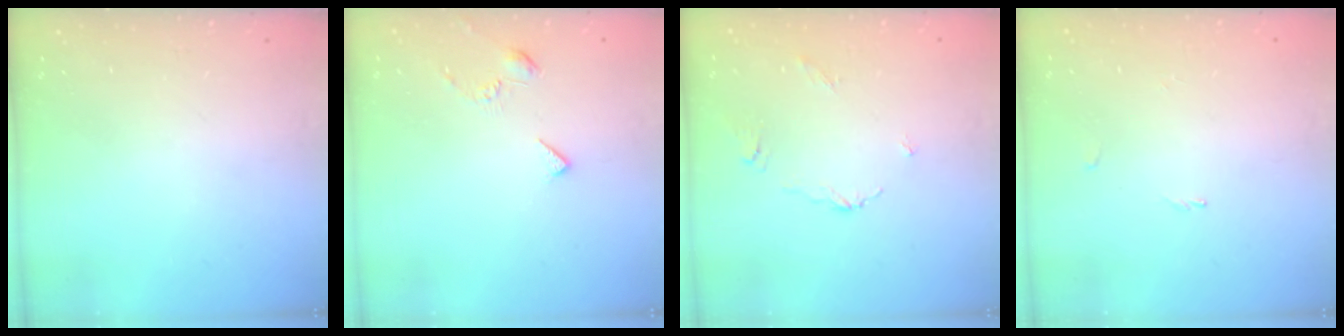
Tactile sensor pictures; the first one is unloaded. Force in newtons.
{"total": 3.0, "press": 2.9, "slide": 0.7}
{"total": 2.2, "press": 2.2, "slide": 0.4}
{"total": 0.0}